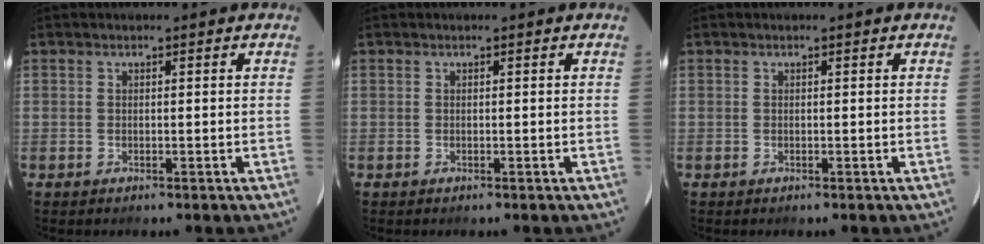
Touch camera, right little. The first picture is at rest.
{"total": 0.0}
{"total": 0.0}